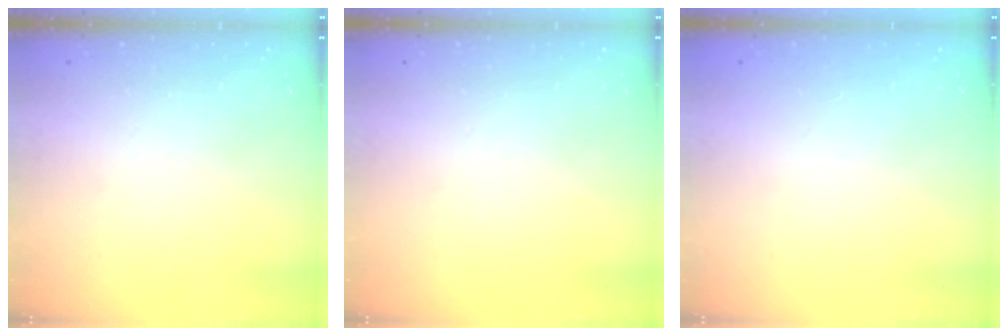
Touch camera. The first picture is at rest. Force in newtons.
{"total": 0.0}
{"total": 0.9, "press": 0.9, "slide": 0.1}